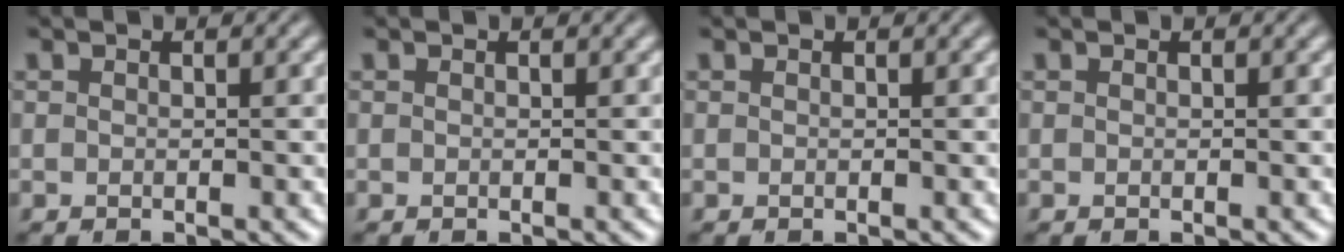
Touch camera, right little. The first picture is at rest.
{"total": 0.0}
{"total": 0.0}
{"total": 0.0}